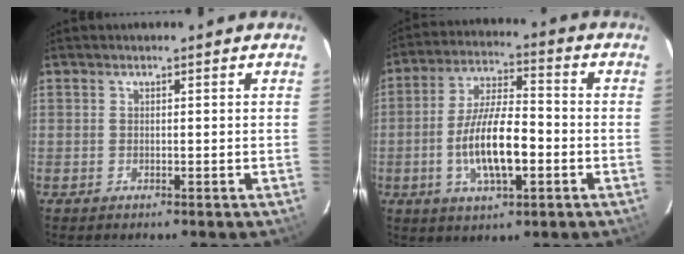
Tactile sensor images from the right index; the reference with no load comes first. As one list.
[{"total": 12.4, "force": [-3.2, 4.0, 11.3], "torque": [-0.223, -0.002, -0.057]}]